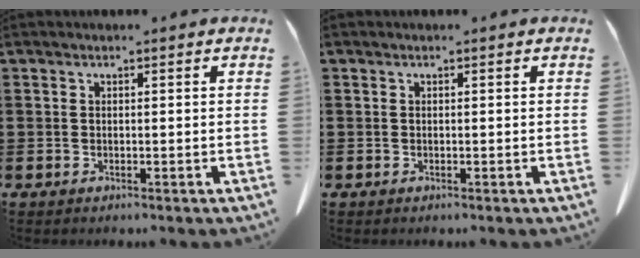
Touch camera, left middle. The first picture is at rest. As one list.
[{"total": 0.0}]